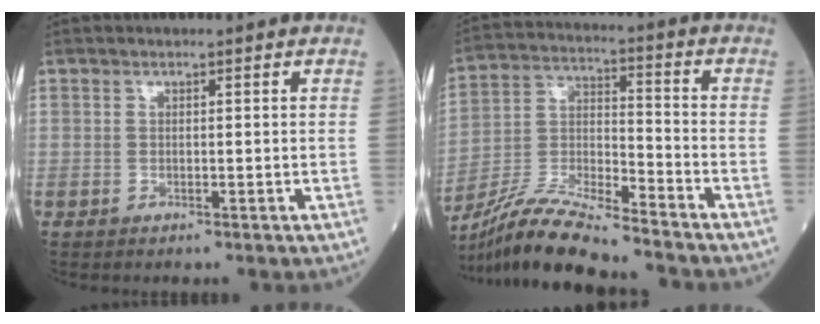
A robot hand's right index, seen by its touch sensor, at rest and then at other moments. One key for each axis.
{"total": 14.1, "fx": -12.9, "fy": 0.1, "fz": 5.8, "tx": -0.114, "ty": -0.005, "tz": -0.240}